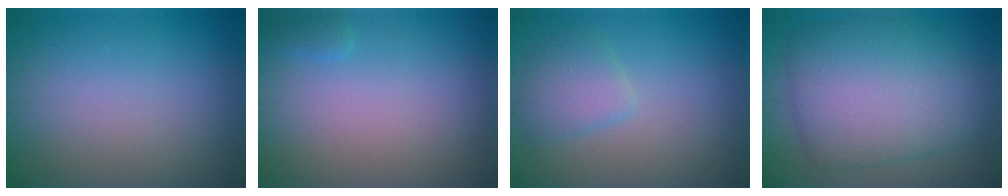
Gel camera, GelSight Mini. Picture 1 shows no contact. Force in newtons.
{"total": 0.7, "press": 0.7, "slide": 0.0}
{"total": 2.4, "press": 2.4, "slide": 0.3}
{"total": 9.2, "press": 9.2, "slide": 0.2}